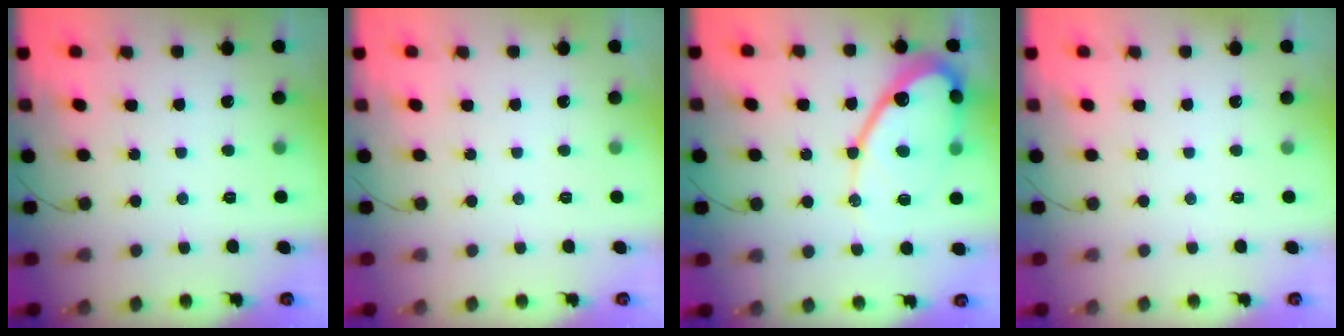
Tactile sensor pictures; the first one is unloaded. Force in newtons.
{"total": 0.0}
{"total": 15.8, "press": 15.8, "slide": 1.2}
{"total": 0.0}